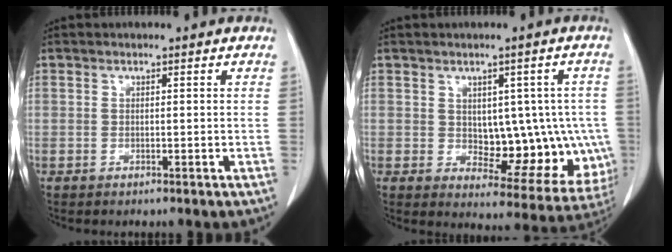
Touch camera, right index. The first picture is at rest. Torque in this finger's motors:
{"motor_torque": [0.09, 0.11, 0.14, 0.01]}